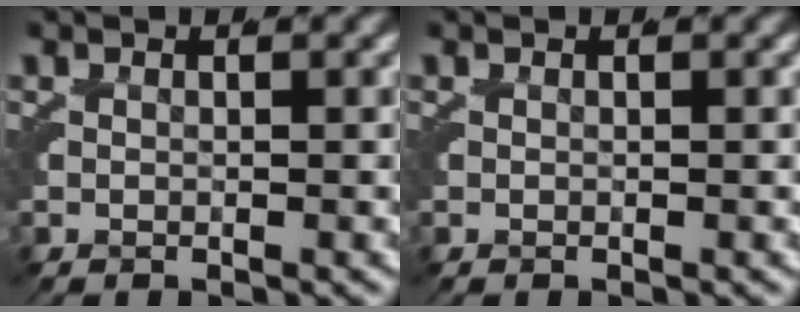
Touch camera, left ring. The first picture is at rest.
{"total": 0.0}